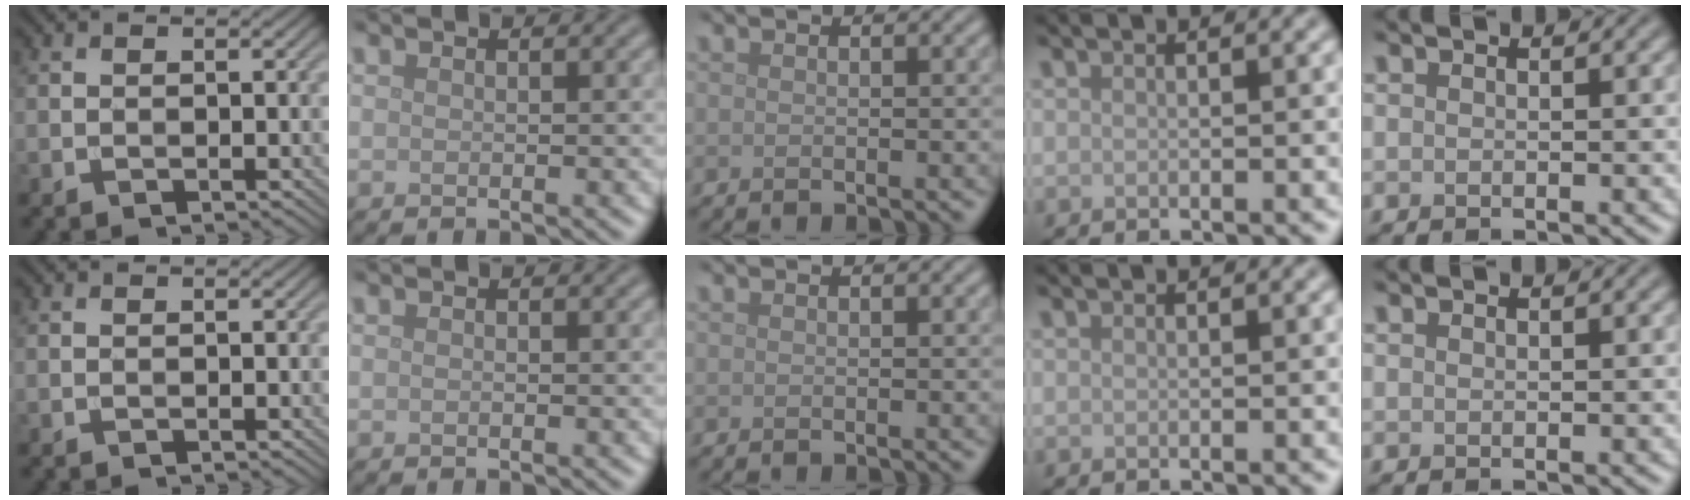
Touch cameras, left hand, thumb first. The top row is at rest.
{}